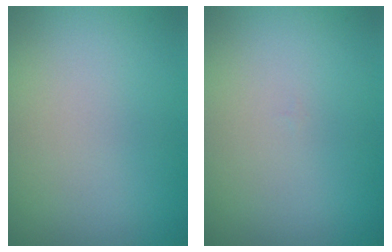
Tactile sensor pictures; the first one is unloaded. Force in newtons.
{"total": 0.0}